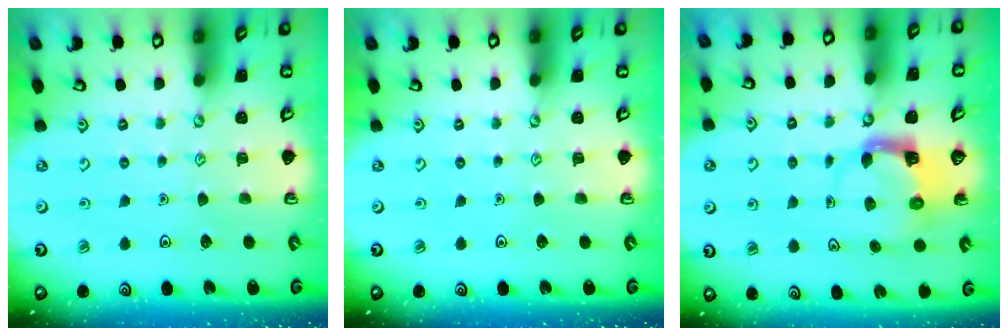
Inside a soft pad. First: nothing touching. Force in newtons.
{"total": 0.0}
{"total": 3.9, "press": 3.9, "slide": 0.6}